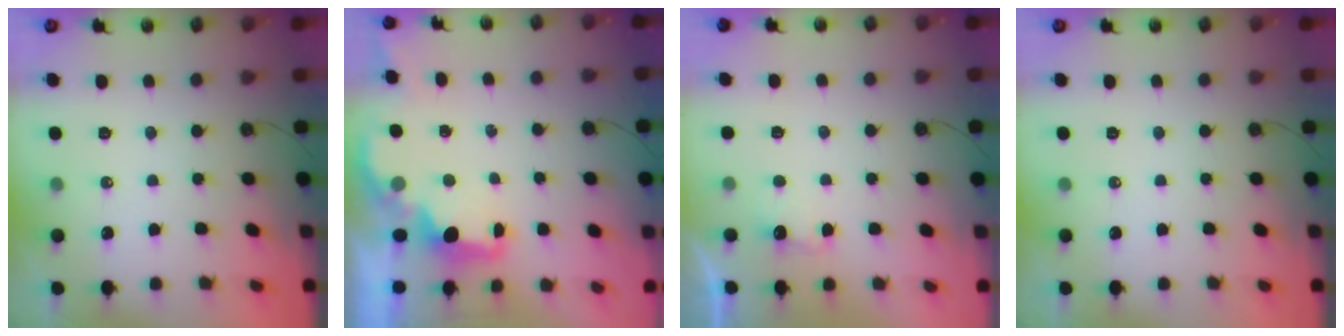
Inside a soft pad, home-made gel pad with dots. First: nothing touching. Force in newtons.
{"total": 2.0, "press": 1.8, "slide": 0.8}
{"total": 2.4, "press": 2.2, "slide": 0.9}
{"total": 0.0}